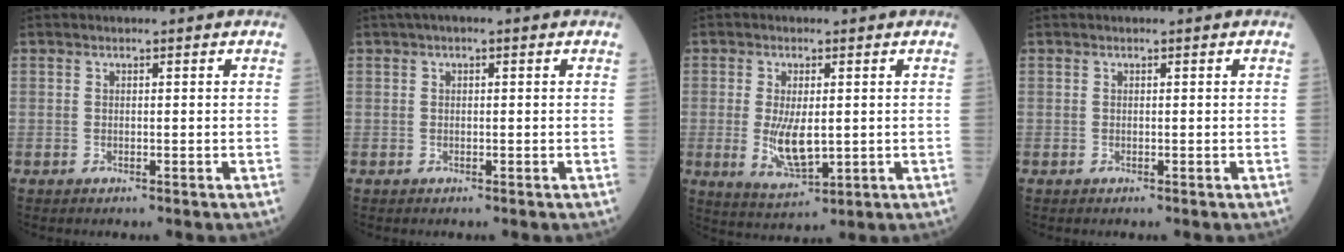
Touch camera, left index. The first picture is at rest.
{"total": 1.6, "force": [0.7, 0.5, 1.3], "torque": [-0.023, 0.011, 0.007]}
{"total": 6.6, "force": [-0.1, 2.5, 6.1], "torque": [-0.125, -0.018, 0.005]}
{"total": 0.0}